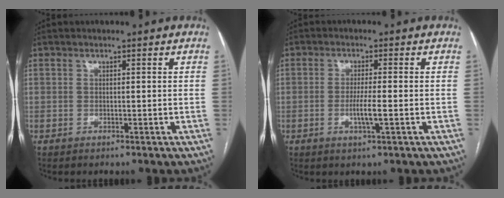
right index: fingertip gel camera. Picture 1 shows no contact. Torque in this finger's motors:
{"motor_torque": [0.40, -0.24, 0.29, 0.07]}